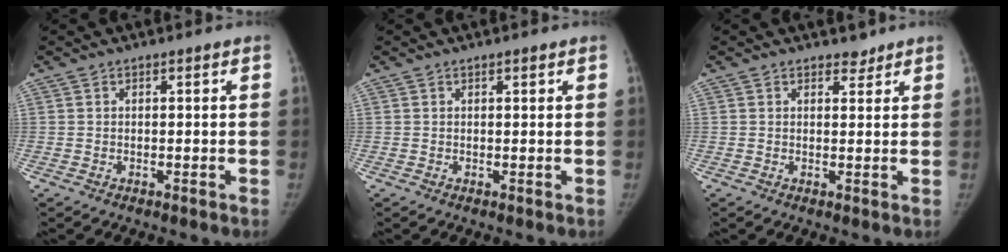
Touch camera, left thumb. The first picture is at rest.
{"total": 0.8, "force": [0.5, 0.3, 0.5], "torque": [-0.004, -0.001, 0.008]}
{"total": 1.8, "force": [1.5, 1.0, 0.1], "torque": [0.015, -0.010, 0.017]}